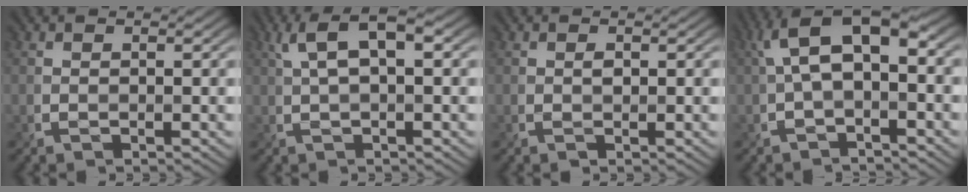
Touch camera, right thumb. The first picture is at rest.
{"total": 6.1, "force": [1.9, 2.2, 5.3], "torque": [-0.109, 0.015, 0.032]}
{"total": 0.7, "force": [0.1, 0.4, 0.5], "torque": [-0.010, -0.002, 0.004]}
{"total": 8.2, "force": [1.2, 3.9, 7.2], "torque": [-0.141, 0.016, 0.016]}